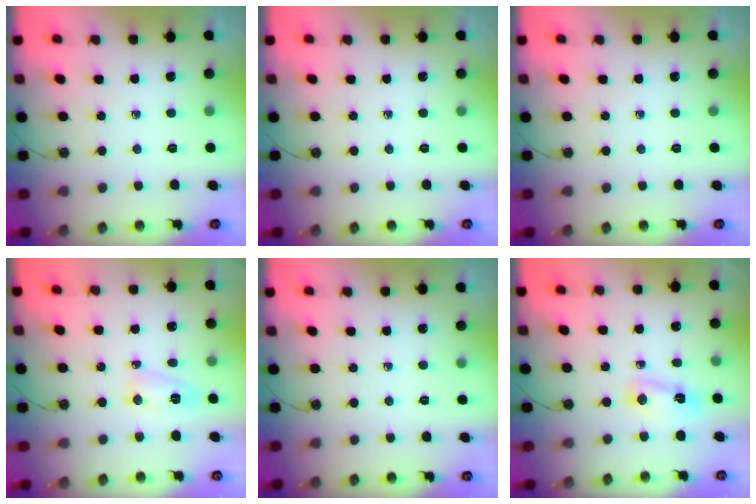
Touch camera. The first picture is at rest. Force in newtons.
{"total": 0.0}
{"total": 0.0}
{"total": 4.3, "press": 4.1, "slide": 0.9}
{"total": 0.0}
{"total": 3.9, "press": 3.8, "slide": 0.4}